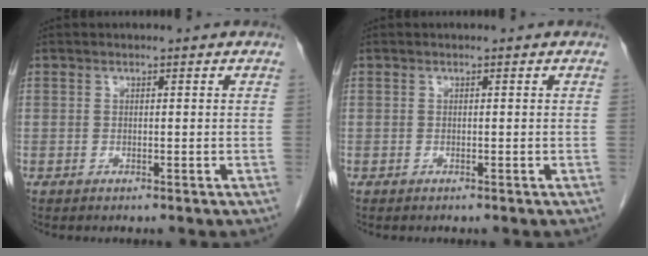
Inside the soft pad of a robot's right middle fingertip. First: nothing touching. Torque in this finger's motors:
{"motor_torque": [0.21, 0.01, 0.03, 0.01]}